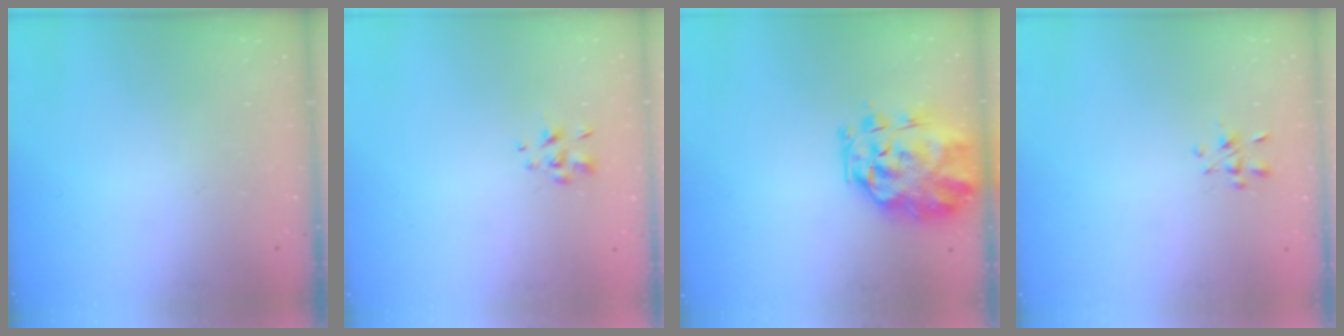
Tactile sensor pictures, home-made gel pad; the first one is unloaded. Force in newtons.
{"total": 1.6, "press": 1.5, "slide": 0.6}
{"total": 3.5, "press": 3.2, "slide": 1.5}
{"total": 2.1, "press": 2.0, "slide": 0.7}